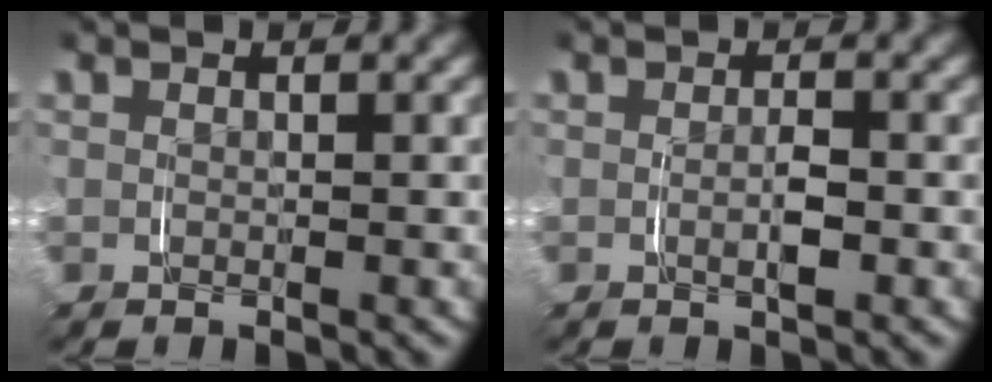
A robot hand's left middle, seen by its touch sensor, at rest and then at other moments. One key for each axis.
{"total": 0.6, "fx": -0.5, "fy": 0.1, "fz": 0.2, "tx": -0.007, "ty": -0.004, "tz": -0.008}